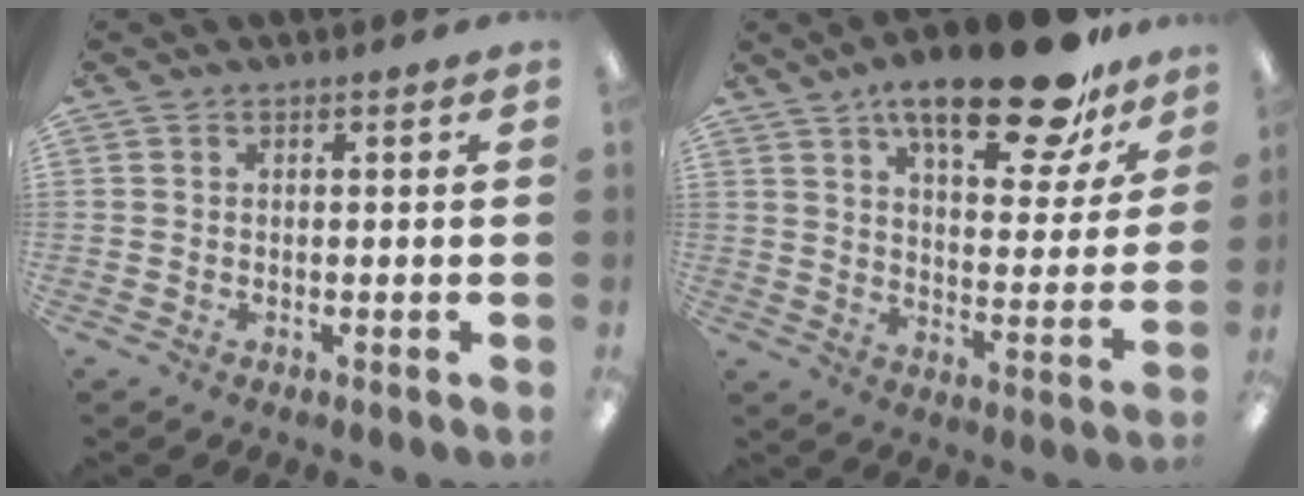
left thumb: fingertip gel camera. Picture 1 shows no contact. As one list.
[{"total": 21.4, "force": [15.3, 7.0, 13.2], "torque": [-0.196, -0.091, 0.249]}]